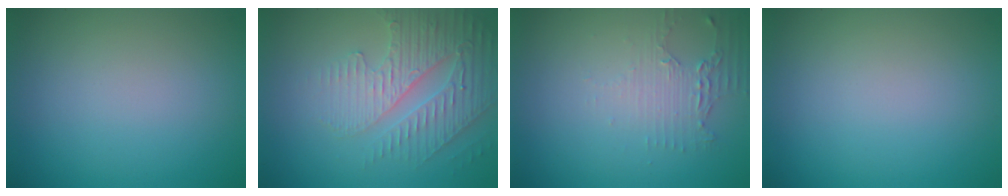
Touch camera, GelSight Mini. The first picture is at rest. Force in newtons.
{"total": 4.1, "press": 3.9, "slide": 1.3}
{"total": 2.1, "press": 1.6, "slide": 1.4}
{"total": 0.0}